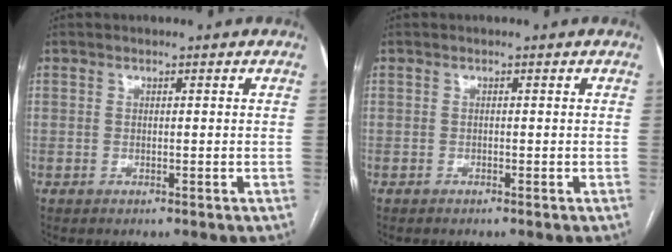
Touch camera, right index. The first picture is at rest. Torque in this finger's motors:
{"motor_torque": [-0.06, 0.03, -0.03, 0.01]}